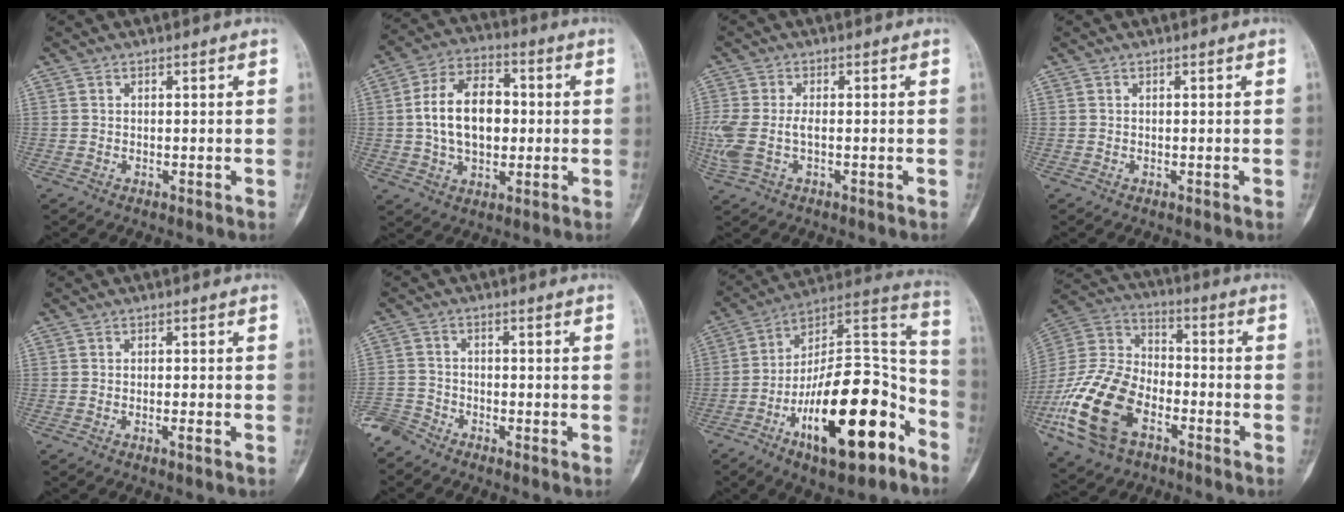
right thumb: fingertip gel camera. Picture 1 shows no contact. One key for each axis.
{"total": 14.3, "fx": 0.5, "fy": 9.1, "fz": 11.0, "tx": -0.170, "ty": 0.020, "tz": 0.005}
{"total": 6.8, "fx": -1.0, "fy": 3.5, "fz": 5.7, "tx": -0.157, "ty": 0.009, "tz": -0.014}
{"total": 0.0}
{"total": 1.3, "fx": -0.7, "fy": 0.1, "fz": 1.0, "tx": -0.018, "ty": 0.003, "tz": -0.013}
{"total": 4.2, "fx": -4.0, "fy": 1.4, "fz": 0.2, "tx": -0.010, "ty": 0.003, "tz": -0.090}
{"total": 26.3, "fx": -12.2, "fy": 10.2, "fz": 20.9, "tx": -0.309, "ty": 0.086, "tz": -0.189}
{"total": 20.3, "fx": -8.6, "fy": 12.3, "fz": 13.6, "tx": -0.279, "ty": 0.044, "tz": -0.163}